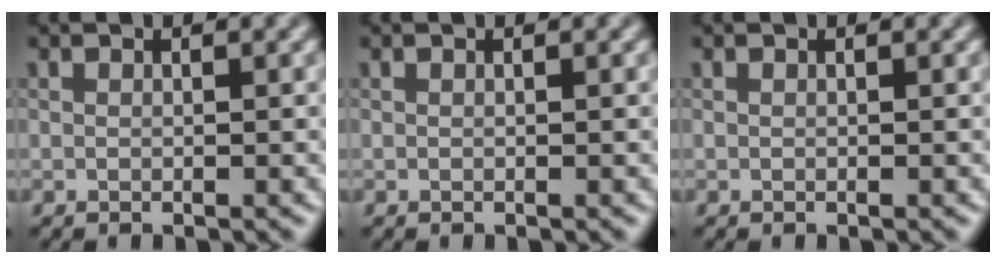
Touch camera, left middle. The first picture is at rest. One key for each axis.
{"total": 0.0}
{"total": 0.0}